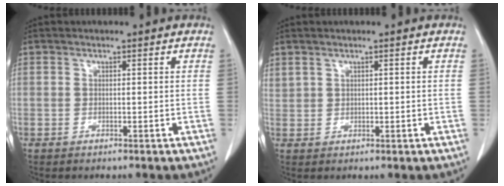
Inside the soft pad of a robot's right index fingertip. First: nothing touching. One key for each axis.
{"total": 1.2, "fx": 1.0, "fy": 0.6, "fz": 0.2, "tx": -0.004, "ty": 0.011, "tz": 0.025}